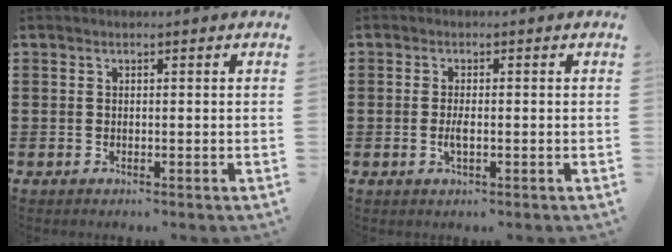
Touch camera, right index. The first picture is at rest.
{"total": 1.9, "force": [-0.5, 0.4, 1.7], "torque": [-0.038, -0.004, -0.010]}